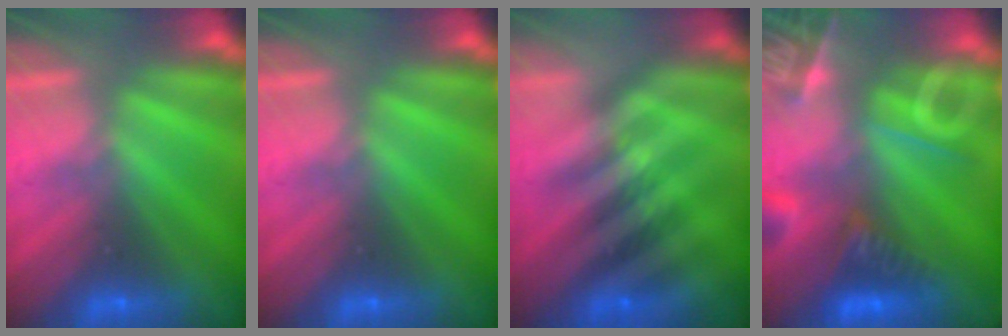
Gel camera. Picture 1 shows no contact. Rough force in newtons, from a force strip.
{"total": 0.0}
{"total": 2.3}
{"total": 10.8}